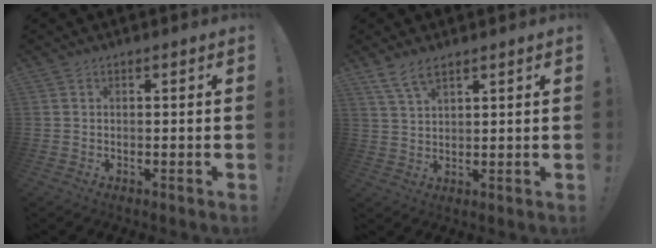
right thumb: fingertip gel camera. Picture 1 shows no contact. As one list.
[{"total": 5.8, "force": [4.3, 2.2, 3.2], "torque": [-0.065, -0.014, 0.082]}]